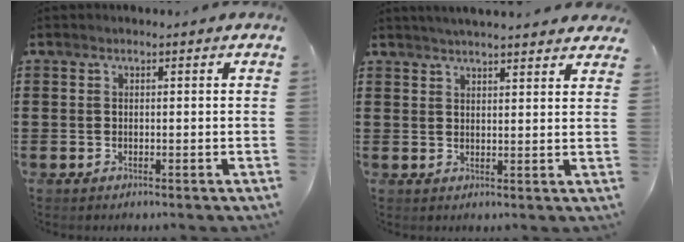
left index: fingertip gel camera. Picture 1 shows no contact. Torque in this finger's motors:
{"motor_torque": [1.99, -0.15, 0.63, 0.12]}